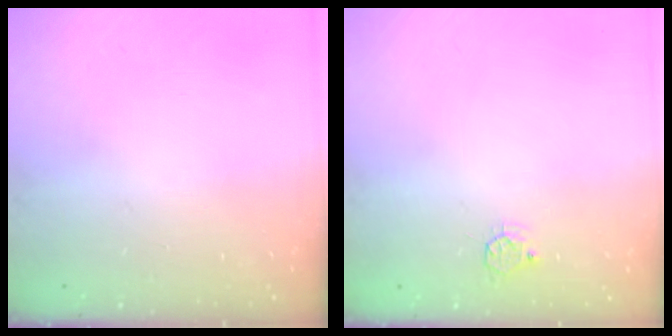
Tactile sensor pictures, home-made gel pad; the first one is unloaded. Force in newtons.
{"total": 3.6, "press": 3.5, "slide": 0.4}